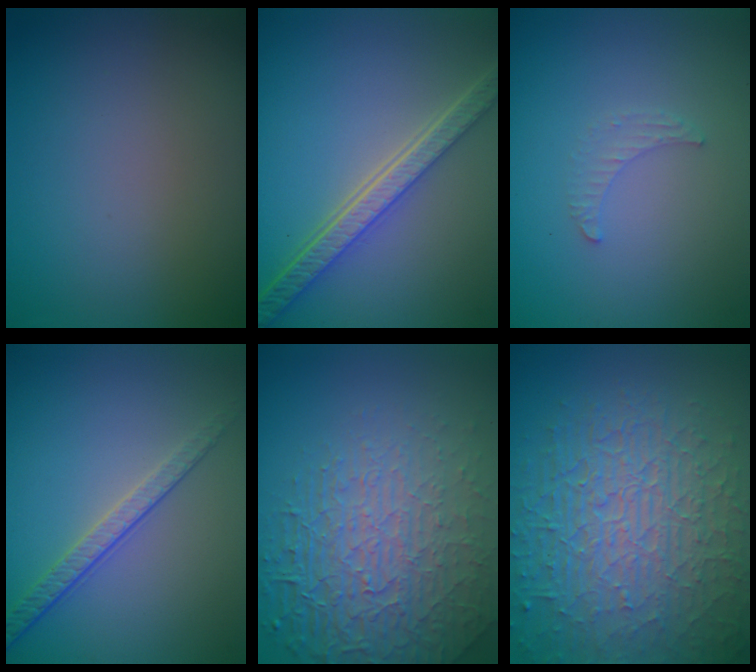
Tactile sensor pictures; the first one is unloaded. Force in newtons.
{"total": 5.7, "press": 4.2, "slide": 3.9}
{"total": 1.1, "press": 1.1, "slide": 0.3}
{"total": 2.4, "press": 2.0, "slide": 1.4}
{"total": 8.0, "press": 5.6, "slide": 5.7}
{"total": 10.5, "press": 6.7, "slide": 8.1}